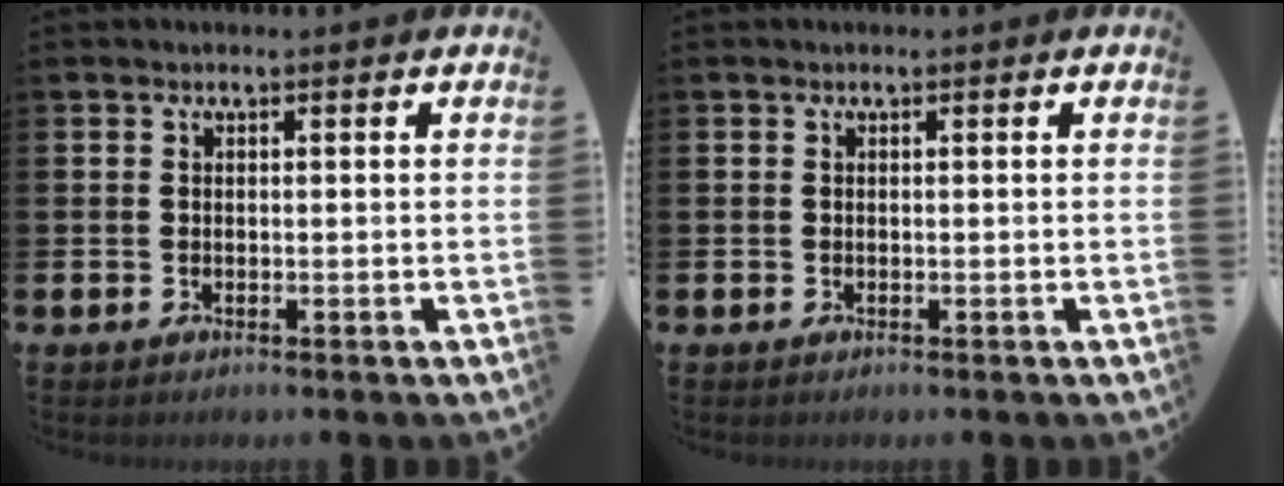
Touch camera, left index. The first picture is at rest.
{"total": 0.0}